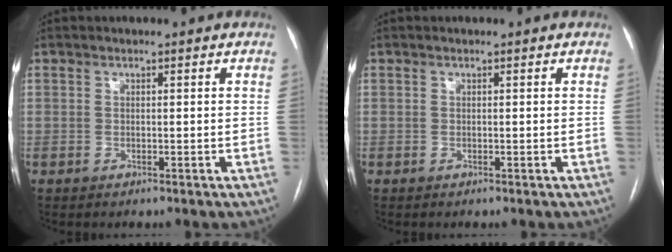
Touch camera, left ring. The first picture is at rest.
{"total": 0.0}